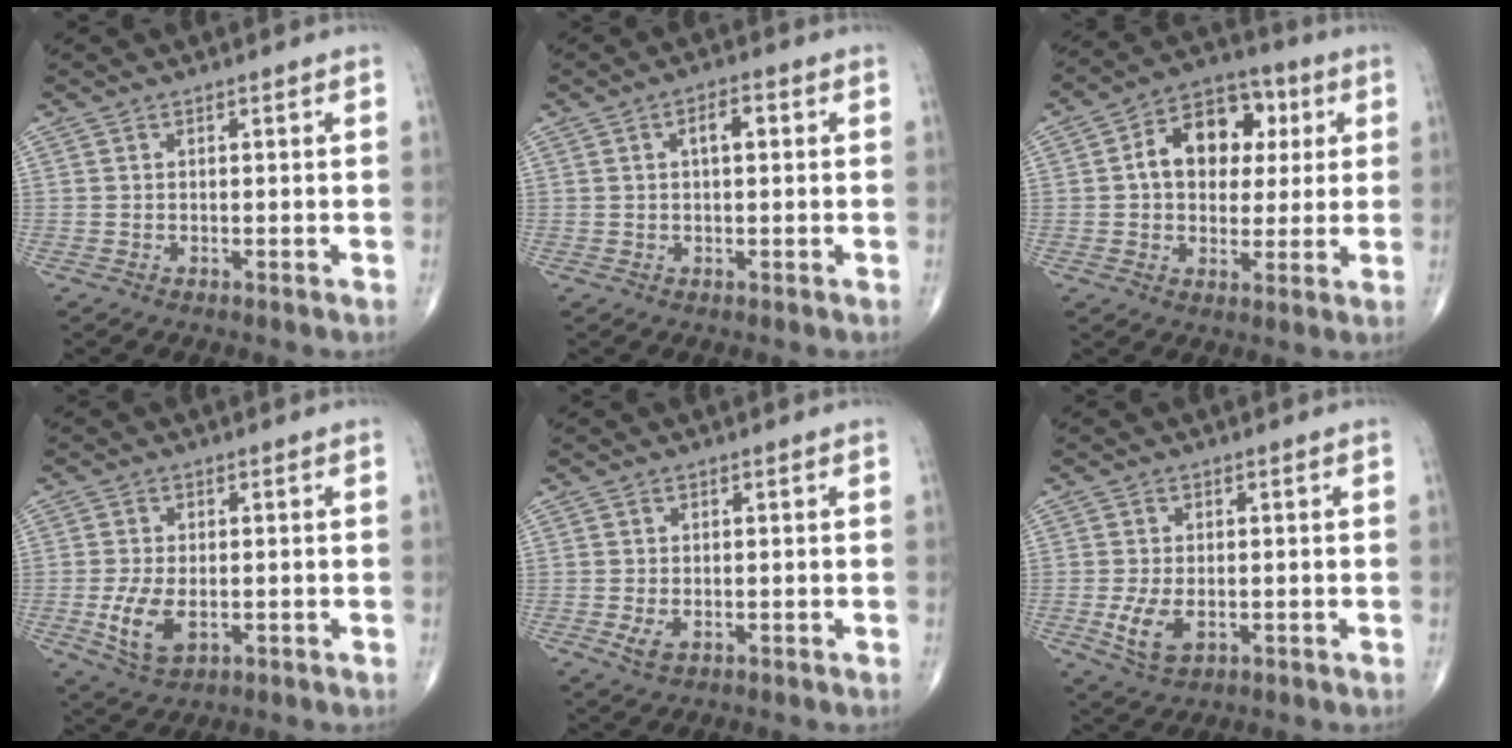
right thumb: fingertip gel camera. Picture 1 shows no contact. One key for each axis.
{"total": 3.4, "fx": 0.8, "fy": 1.5, "fz": 2.9, "tx": -0.043, "ty": 0.007, "tz": 0.009}
{"total": 13.8, "fx": 2.6, "fy": 9.8, "fz": 9.3, "tx": -0.103, "ty": 0.015, "tz": 0.033}
{"total": 7.2, "fx": -1.4, "fy": 4.0, "fz": 5.9, "tx": -0.118, "ty": -0.009, "tz": -0.019}
{"total": 2.5, "fx": -0.6, "fy": 1.5, "fz": 1.9, "tx": -0.040, "ty": -0.006, "tz": -0.008}
{"total": 5.9, "fx": -1.2, "fy": 3.3, "fz": 4.7, "tx": -0.094, "ty": -0.009, "tz": -0.016}